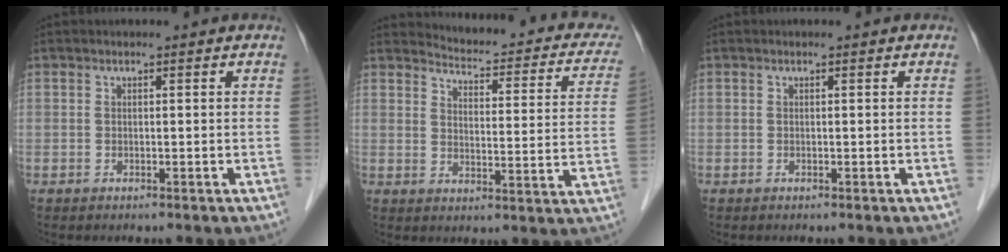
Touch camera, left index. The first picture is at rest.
{"total": 16.4, "force": [15.0, 4.2, 5.2], "torque": [-0.046, -0.042, 0.154]}
{"total": 0.0}